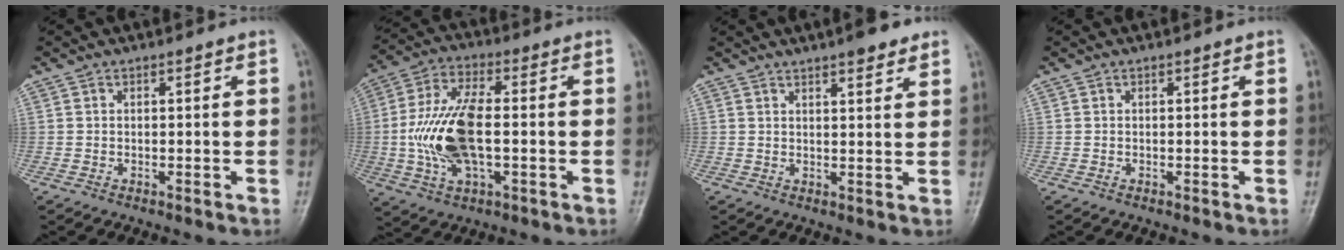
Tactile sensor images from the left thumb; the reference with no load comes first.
{"total": 14.3, "force": [-1.2, 6.8, 12.5], "torque": [-0.254, 0.013, -0.022]}
{"total": 5.3, "force": [3.8, 1.3, 3.4], "torque": [-0.034, -0.014, 0.049]}
{"total": 0.0}